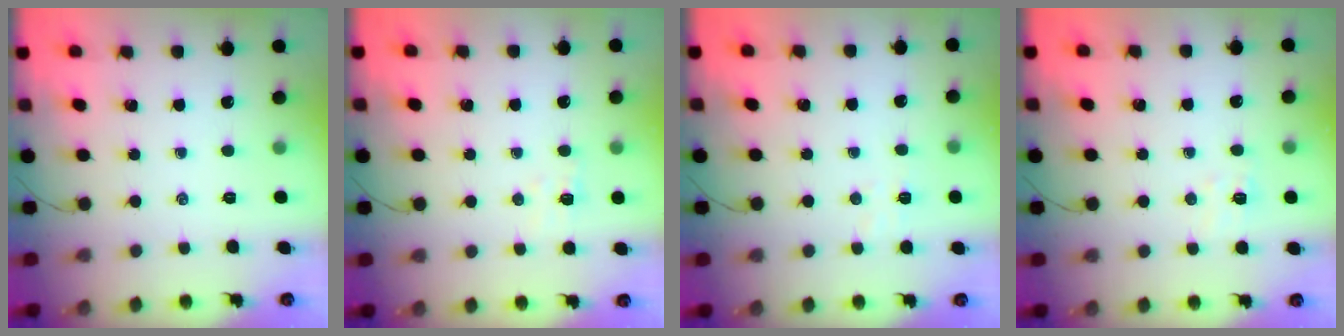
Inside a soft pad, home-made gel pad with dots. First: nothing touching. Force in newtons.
{"total": 3.9, "press": 3.8, "slide": 0.9}
{"total": 3.5, "press": 3.4, "slide": 0.8}
{"total": 5.8, "press": 5.7, "slide": 0.9}